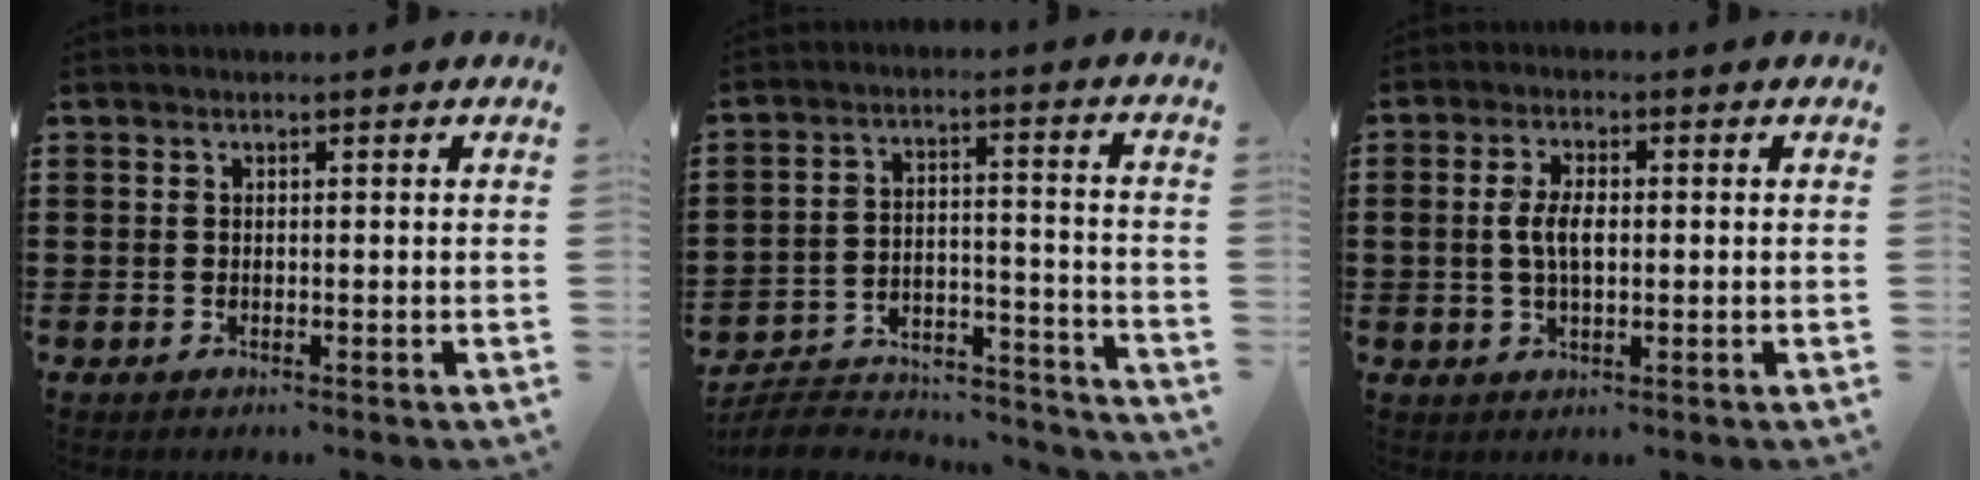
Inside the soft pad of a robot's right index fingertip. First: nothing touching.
{"total": 6.5, "force": [-6.1, 1.4, 1.8], "torque": [-0.035, 0.007, -0.123]}
{"total": 4.5, "force": [0.1, 2.1, 3.9], "torque": [-0.092, 0.001, -0.004]}